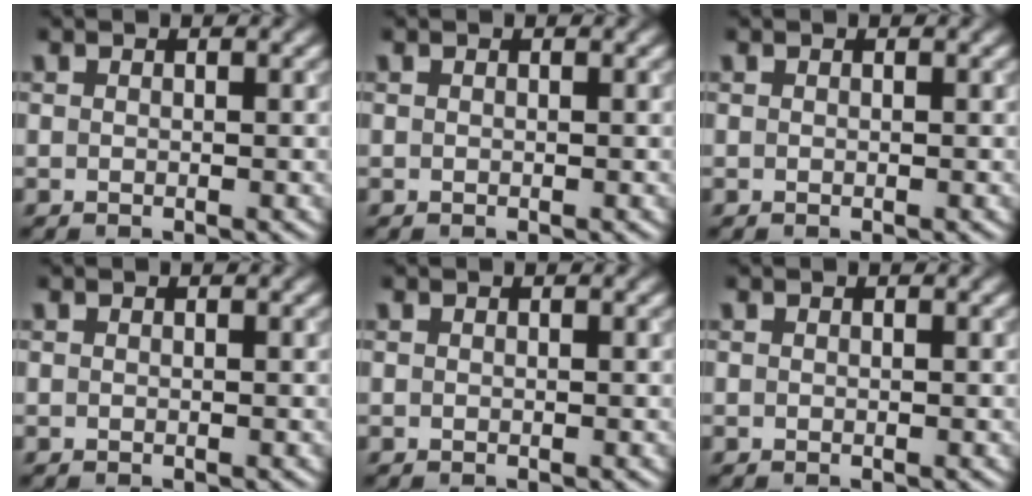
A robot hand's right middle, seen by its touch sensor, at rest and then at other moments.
{"total": 0.0}
{"total": 0.0}
{"total": 0.0}
{"total": 0.0}
{"total": 0.0}